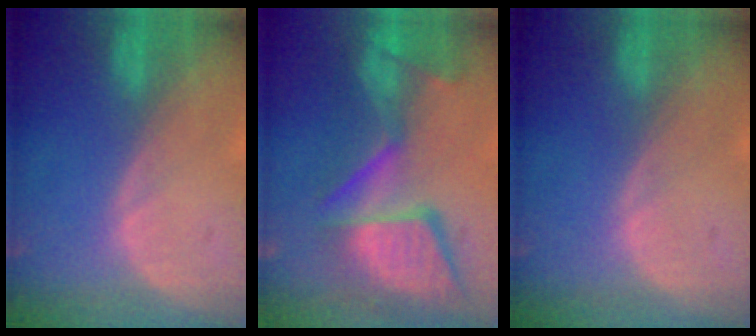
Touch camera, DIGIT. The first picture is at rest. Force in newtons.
{"total": 13.6, "press": 11.2, "slide": 7.7}
{"total": 0.0}